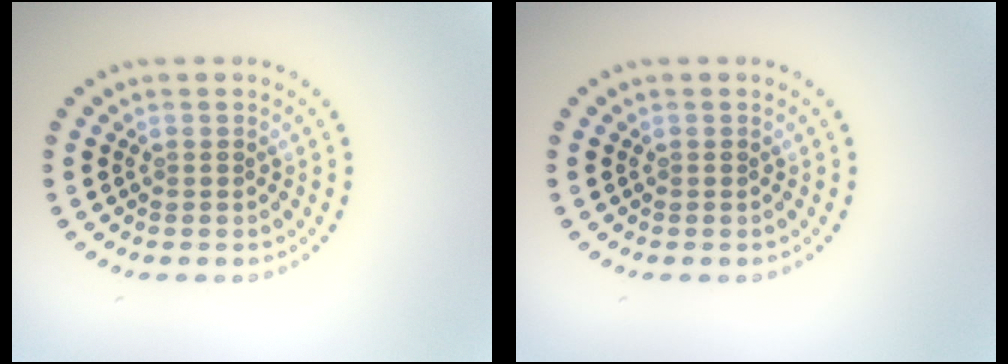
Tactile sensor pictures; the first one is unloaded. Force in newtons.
{"total": 0.0}